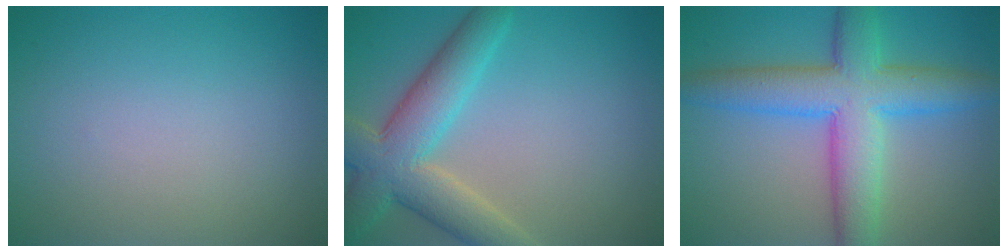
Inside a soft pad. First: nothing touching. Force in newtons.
{"total": 7.1, "press": 7.1, "slide": 0.6}
{"total": 8.4, "press": 8.4, "slide": 0.3}